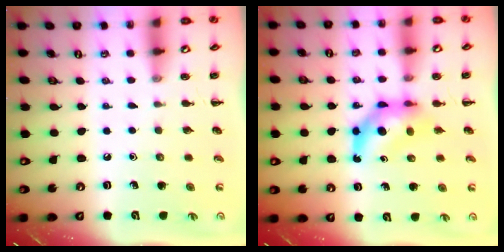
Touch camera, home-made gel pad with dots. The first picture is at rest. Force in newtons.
{"total": 7.2, "press": 7.0, "slide": 1.7}